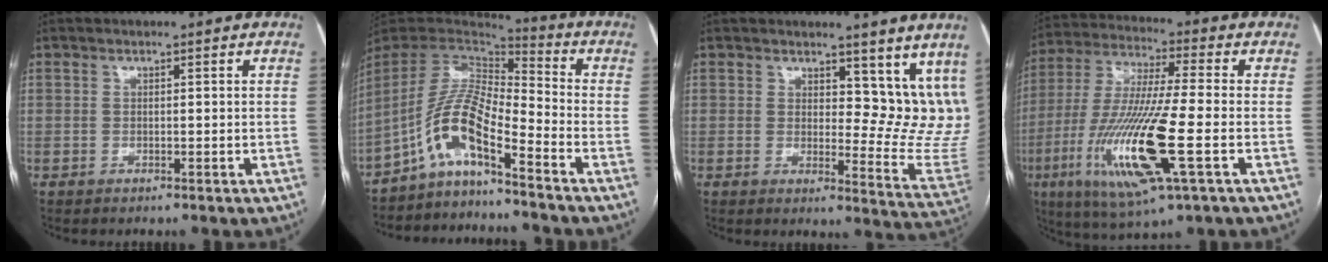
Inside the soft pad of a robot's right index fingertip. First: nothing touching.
{"total": 10.2, "force": [-6.5, 1.5, 7.7], "torque": [-0.160, 0.020, -0.124]}
{"total": 12.7, "force": [9.9, 5.2, 5.9], "torque": [-0.040, -0.028, 0.108]}
{"total": 18.3, "force": [-5.4, 1.4, 17.4], "torque": [-0.368, -0.029, -0.096]}